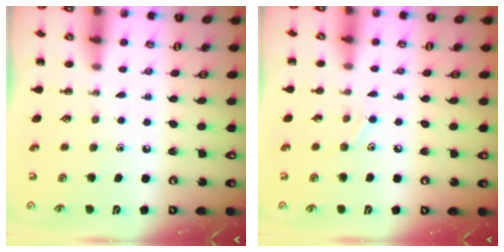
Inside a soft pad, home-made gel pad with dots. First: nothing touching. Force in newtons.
{"total": 6.2, "press": 5.9, "slide": 1.8}